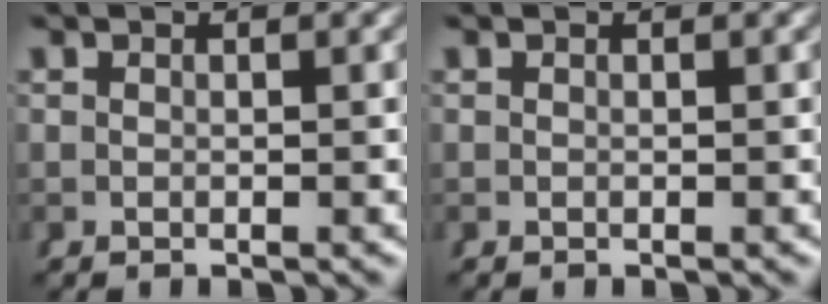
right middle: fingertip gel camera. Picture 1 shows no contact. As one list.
[{"total": 0.0}]